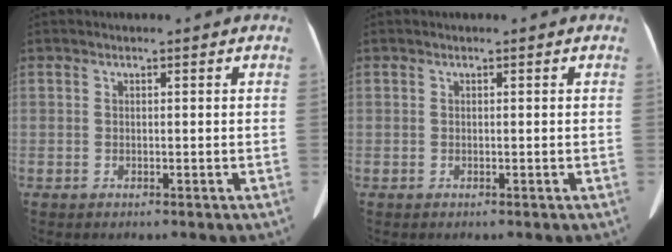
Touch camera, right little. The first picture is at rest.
{"total": 0.0}